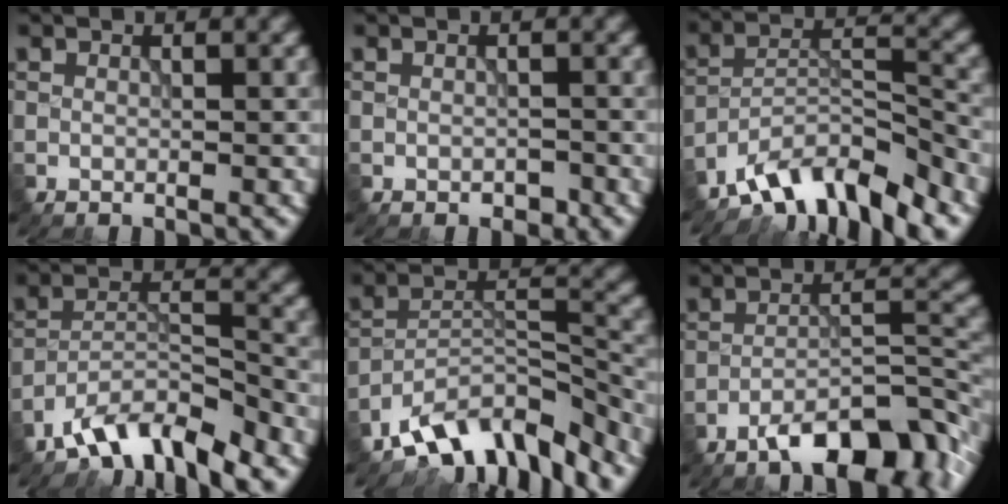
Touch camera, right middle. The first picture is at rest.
{"total": 0.8, "force": [-0.5, 0.5, 0.5], "torque": [-0.006, -0.003, -0.007]}
{"total": 8.9, "force": [-7.0, 2.4, 4.9], "torque": [-0.074, 0.002, -0.135]}
{"total": 6.9, "force": [-5.6, 1.7, 3.6], "torque": [-0.055, 0.000, -0.105]}
{"total": 10.0, "force": [-7.9, 3.3, 5.2], "torque": [-0.081, 0.003, -0.148]}
{"total": 8.7, "force": [-6.3, 2.3, 5.6], "torque": [-0.083, 0.010, -0.105]}